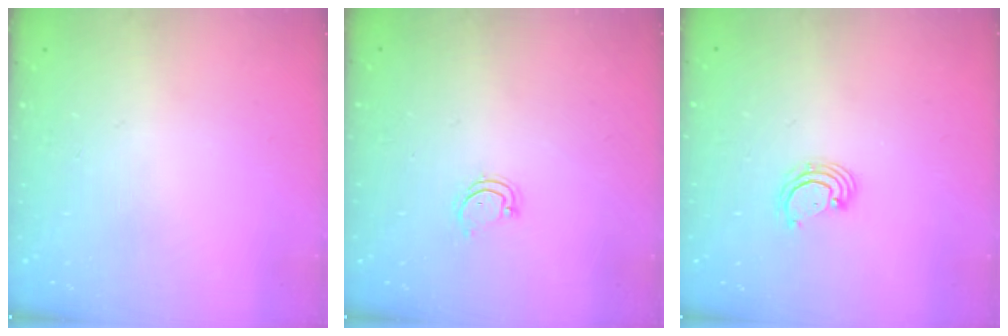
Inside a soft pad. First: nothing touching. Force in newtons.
{"total": 2.8, "press": 2.8, "slide": 0.3}
{"total": 2.4, "press": 2.4, "slide": 0.2}